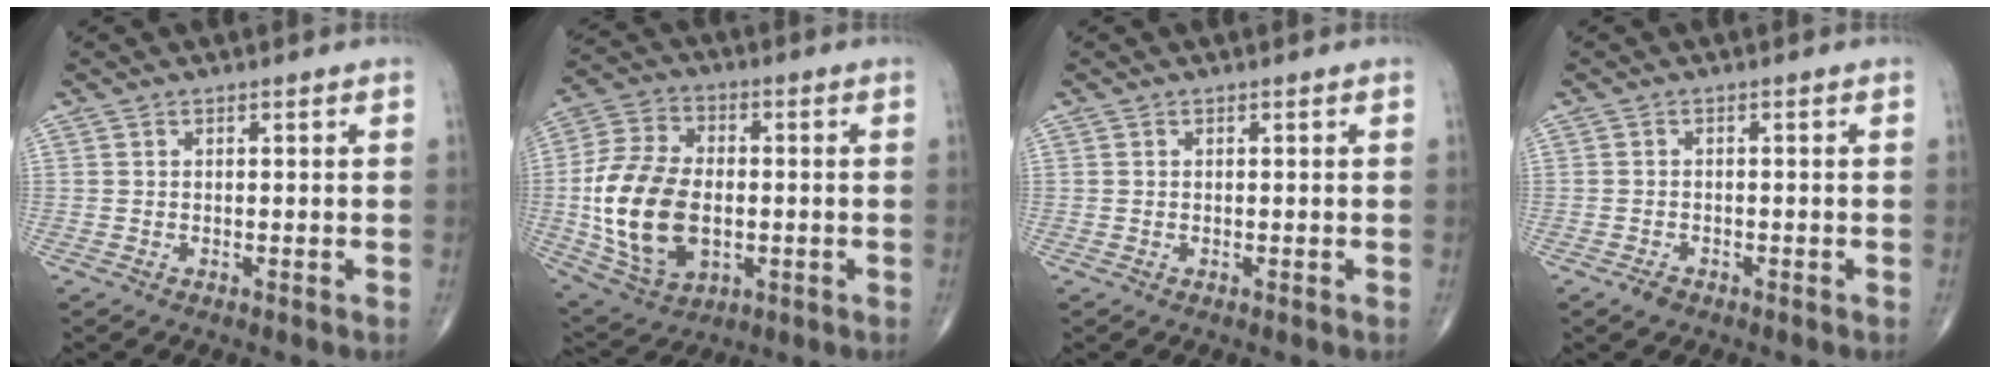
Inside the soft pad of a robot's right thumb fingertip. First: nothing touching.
{"total": 18.9, "force": [-1.8, 11.9, 14.5], "torque": [-0.273, 0.004, -0.021]}
{"total": 0.0}
{"total": 1.7, "force": [-1.2, 1.0, 0.7], "torque": [-0.012, 0.004, -0.019]}